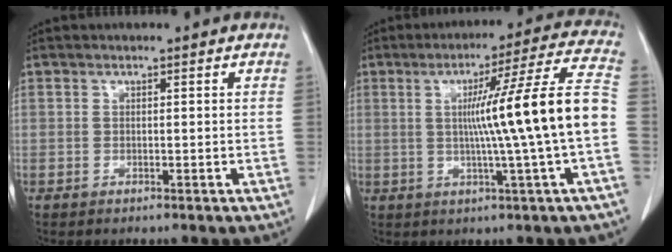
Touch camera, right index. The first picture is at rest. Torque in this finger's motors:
{"motor_torque": [1.55, 0.13, 0.79, 0.21]}